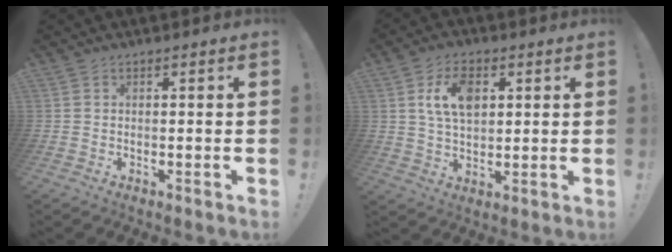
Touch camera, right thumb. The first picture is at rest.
{"total": 10.2, "force": [3.4, 6.2, 7.3], "torque": [-0.120, 0.005, 0.065]}